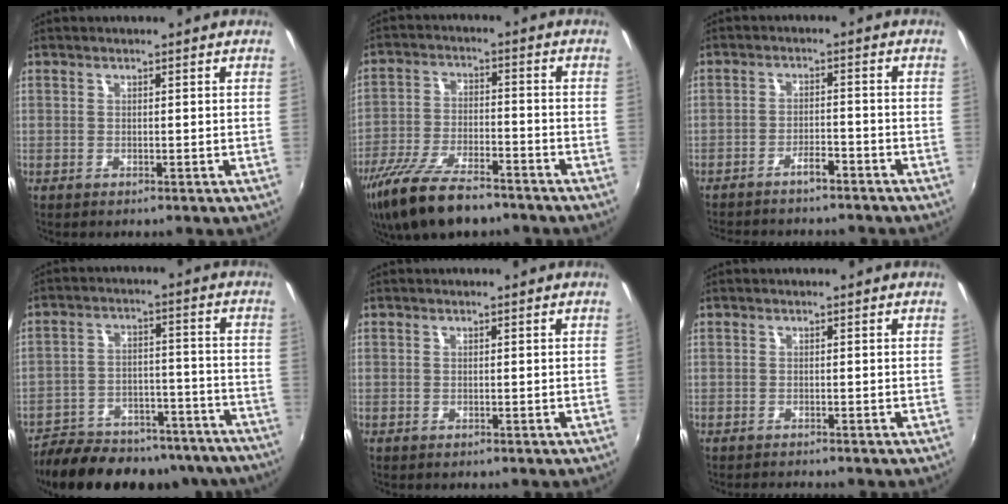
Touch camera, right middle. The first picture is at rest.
{"total": 16.0, "force": [-12.1, 5.1, 9.0], "torque": [-0.195, -0.036, -0.215]}
{"total": 7.6, "force": [-6.7, 1.8, 3.1], "torque": [-0.075, 0.003, -0.098]}
{"total": 27.4, "force": [-23.1, 10.0, 10.9], "torque": [-0.205, 0.012, -0.292]}
{"total": 0.0}
{"total": 1.7, "force": [-1.7, 0.0, 0.3], "torque": [-0.011, -0.013, -0.031]}